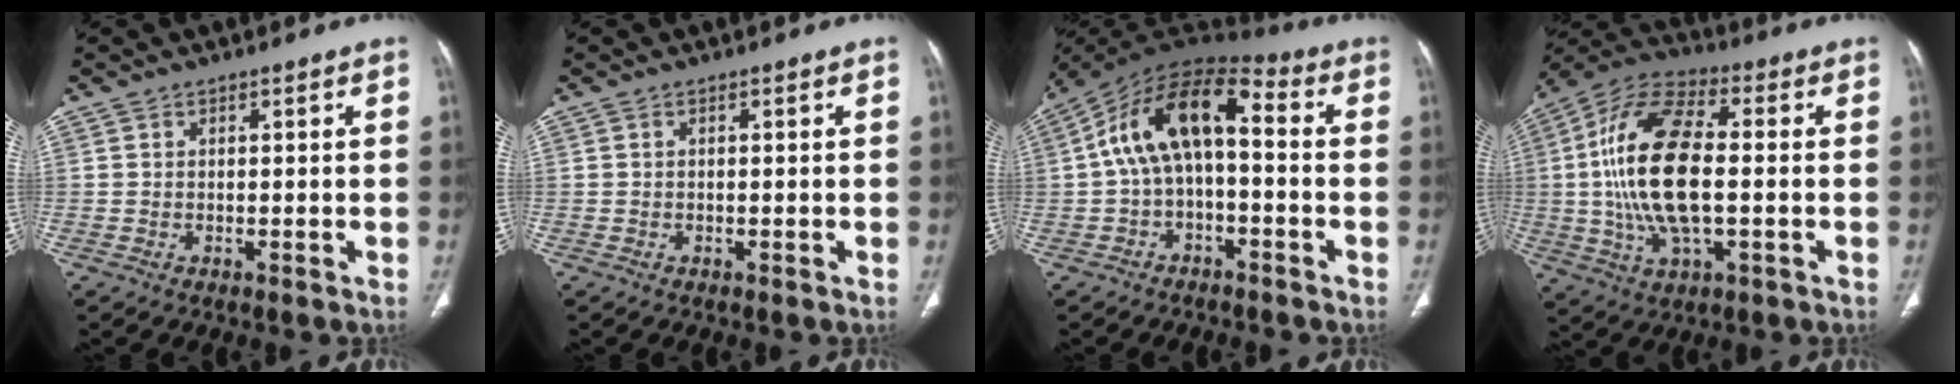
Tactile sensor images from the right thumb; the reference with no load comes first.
{"total": 0.0}
{"total": 13.7, "force": [0.3, 7.2, 11.6], "torque": [-0.196, 0.057, -0.008]}
{"total": 19.6, "force": [-0.4, 9.2, 17.3], "torque": [-0.344, 0.020, -0.008]}